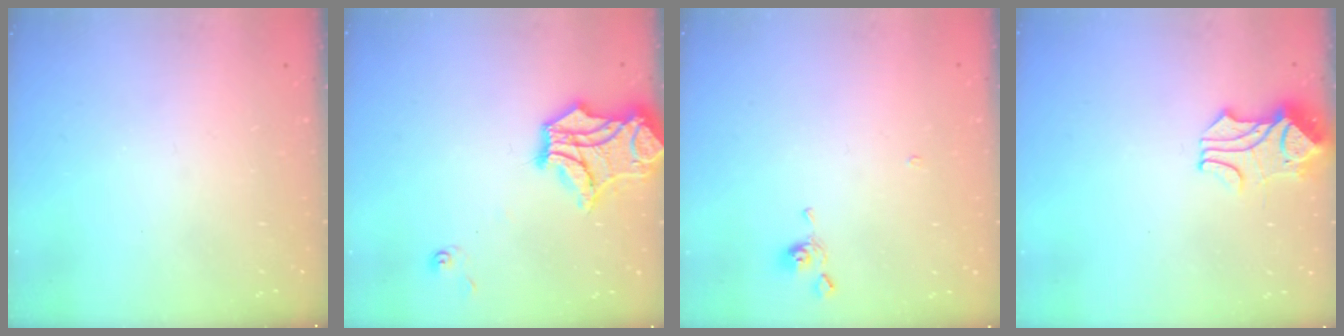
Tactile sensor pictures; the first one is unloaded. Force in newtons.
{"total": 12.0, "press": 11.7, "slide": 2.6}
{"total": 2.2, "press": 2.2, "slide": 0.3}
{"total": 1.6, "press": 1.2, "slide": 1.0}